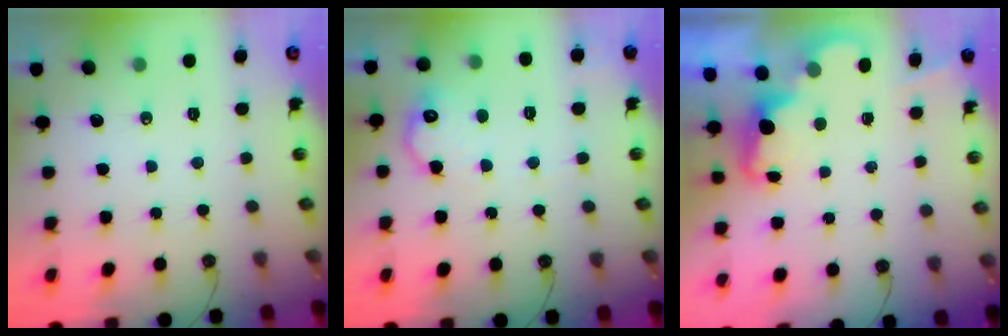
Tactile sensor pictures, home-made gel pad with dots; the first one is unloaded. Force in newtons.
{"total": 10.3, "press": 10.3, "slide": 0.5}
{"total": 2.3, "press": 2.3, "slide": 0.5}